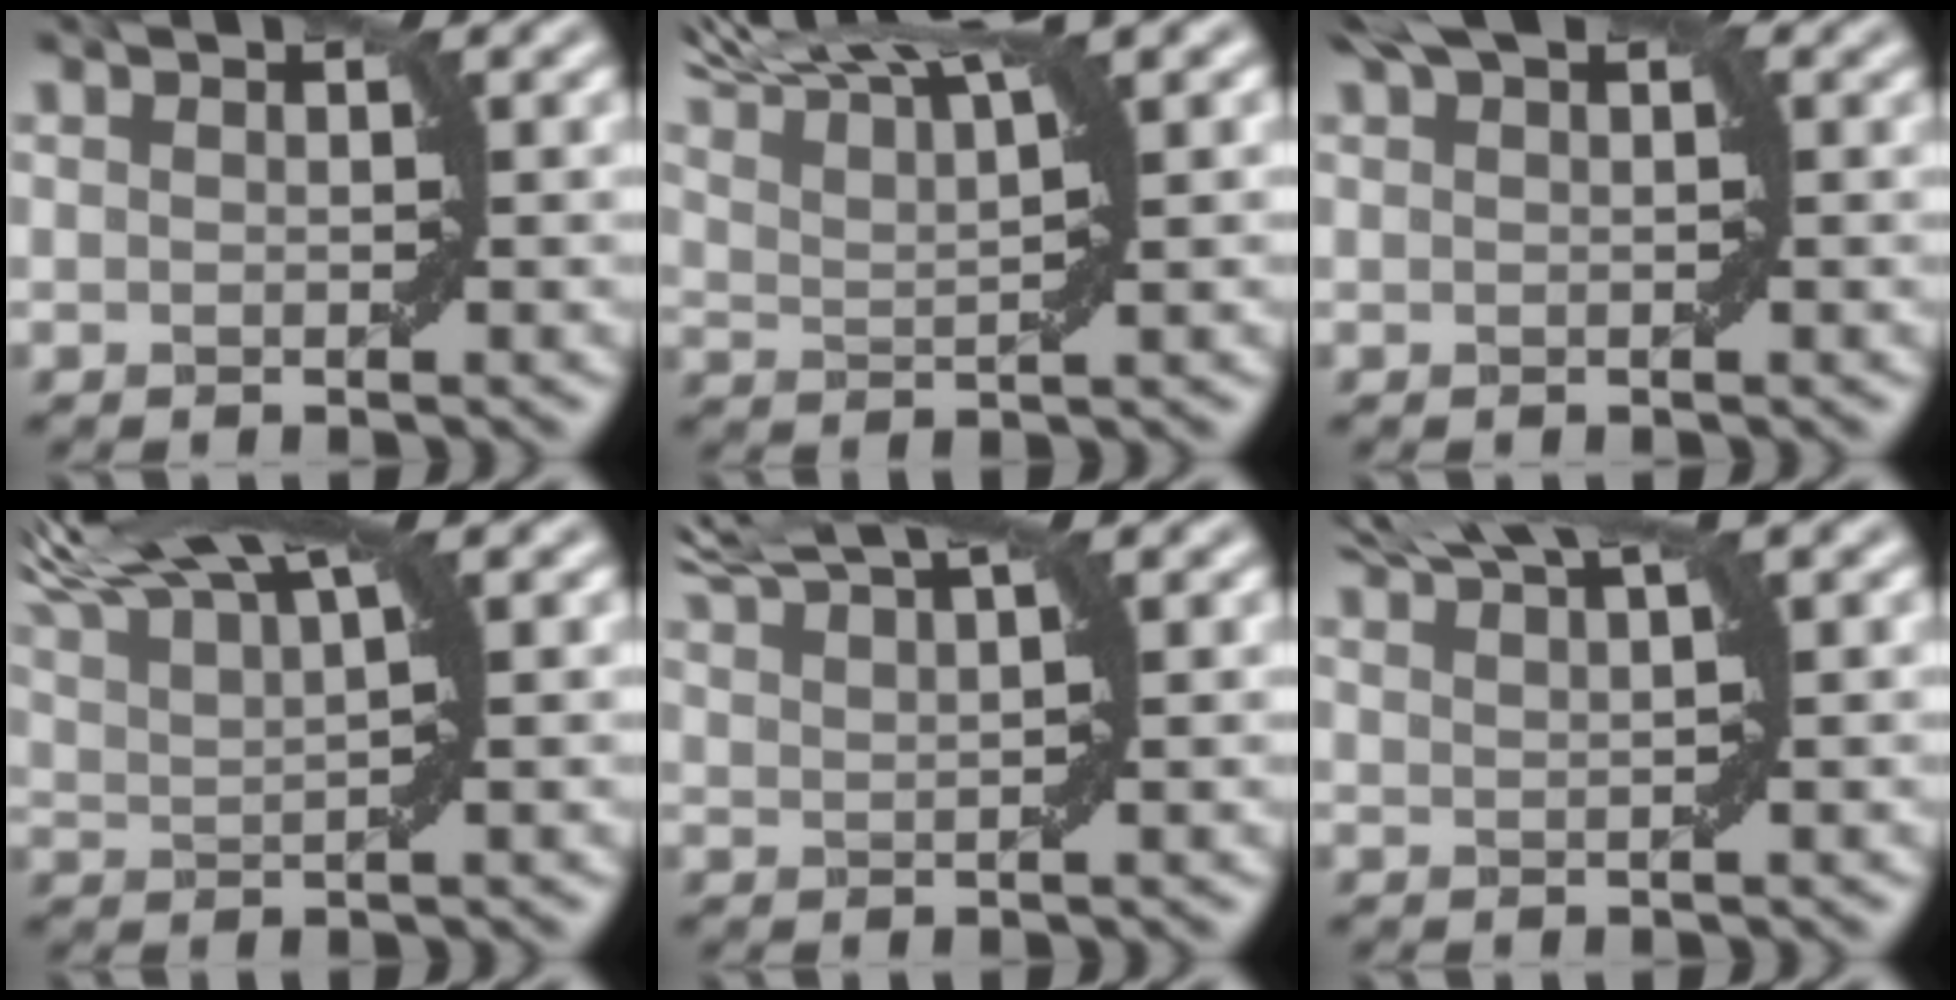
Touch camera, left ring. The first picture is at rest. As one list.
[{"total": 9.1, "force": [7.3, 1.7, 5.1], "torque": [-0.088, 0.024, 0.104]}, {"total": 2.2, "force": [1.4, 0.6, 1.7], "torque": [-0.020, 0.005, 0.021]}, {"total": 9.9, "force": [7.2, 2.7, 6.3], "torque": [-0.114, 0.033, 0.093]}, {"total": 5.4, "force": [4.5, 1.0, 2.9], "torque": [-0.050, 0.021, 0.057]}, {"total": 5.5, "force": [4.4, 0.8, 3.2], "torque": [-0.046, 0.021, 0.058]}]